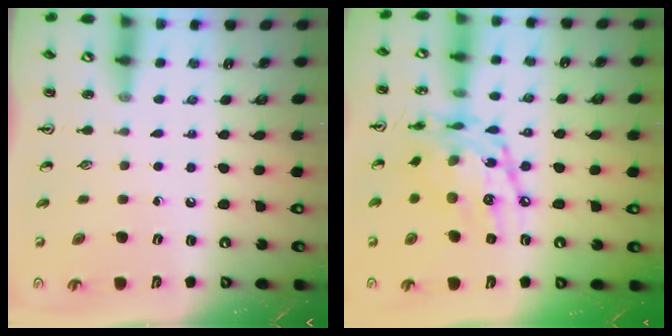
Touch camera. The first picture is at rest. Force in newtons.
{"total": 16.7, "press": 16.6, "slide": 1.4}